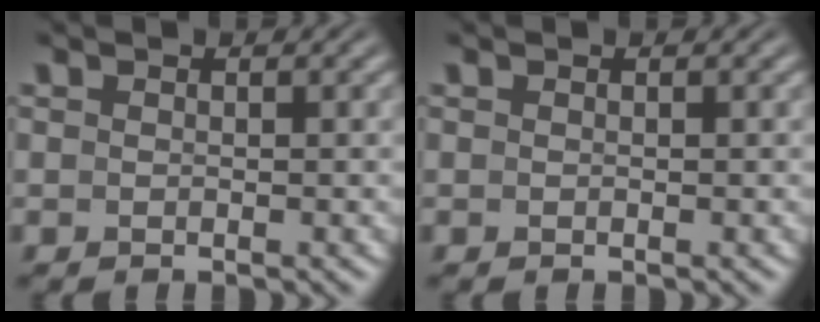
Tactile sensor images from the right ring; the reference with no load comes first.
{"total": 0.0}